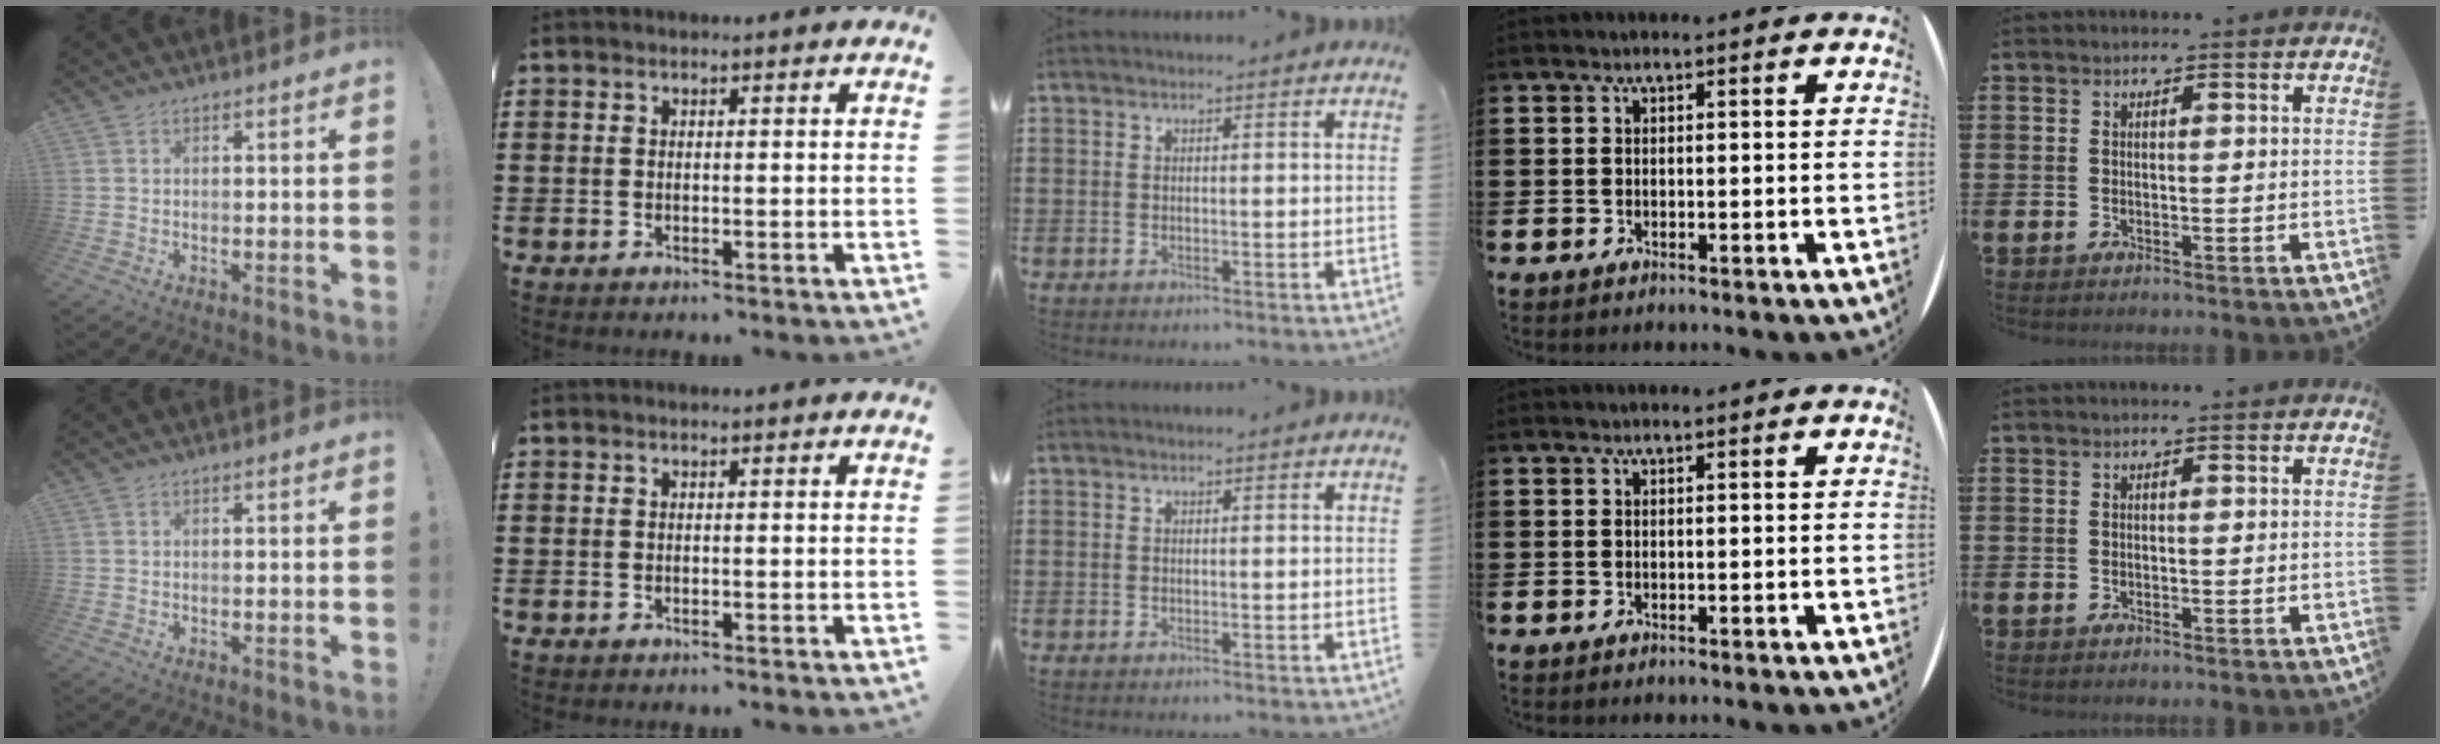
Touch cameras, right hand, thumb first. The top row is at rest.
{}